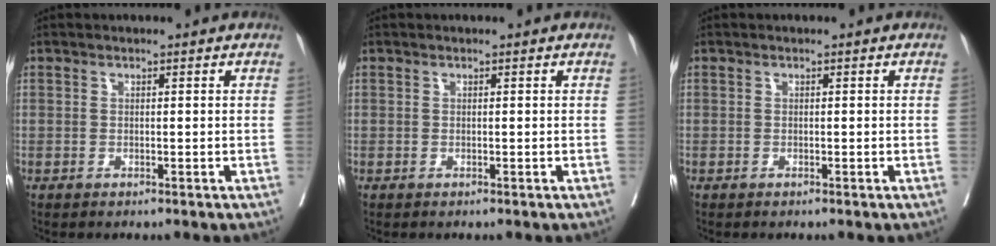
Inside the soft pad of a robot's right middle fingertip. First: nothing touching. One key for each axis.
{"total": 0.0}
{"total": 0.0}